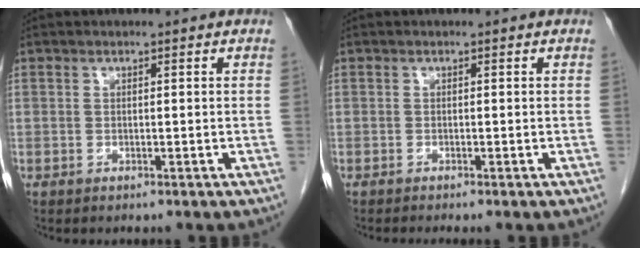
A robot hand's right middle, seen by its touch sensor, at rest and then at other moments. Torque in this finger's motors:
{"motor_torque": [0.68, -0.23, 0.13, 0.05]}